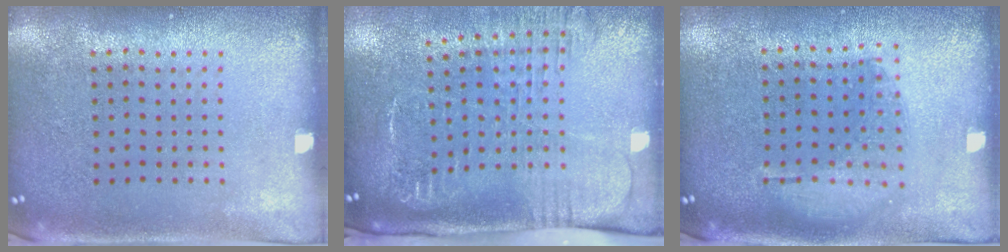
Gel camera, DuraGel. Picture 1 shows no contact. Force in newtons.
{"total": 2.7, "press": 2.1, "slide": 1.7}
{"total": 1.1, "press": 1.0, "slide": 0.4}